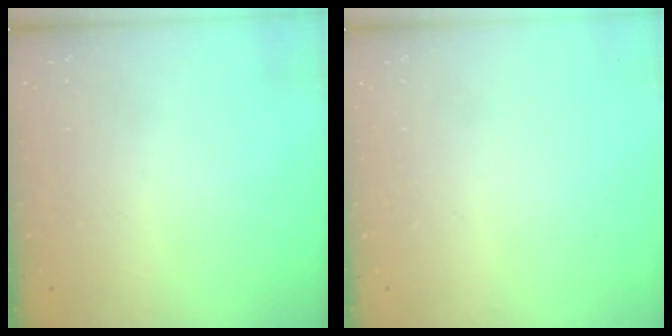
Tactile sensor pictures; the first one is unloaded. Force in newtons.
{"total": 0.0}